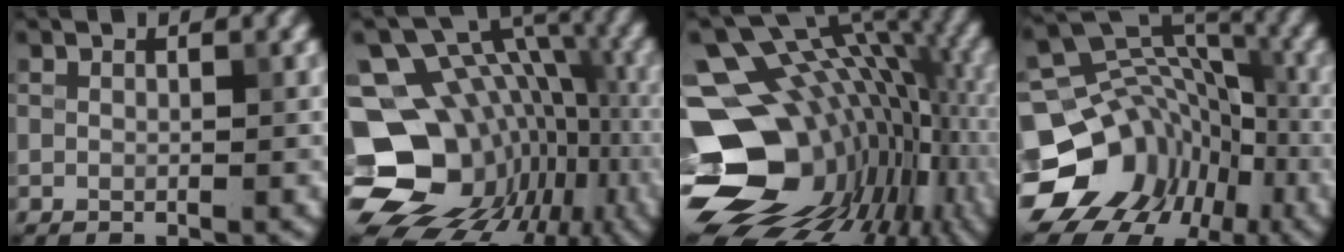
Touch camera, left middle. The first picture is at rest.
{"total": 17.1, "force": [-4.5, 13.3, 9.9], "torque": [-0.159, 0.011, -0.050]}
{"total": 18.0, "force": [-1.5, 12.4, 12.9], "torque": [-0.210, -0.012, 0.005]}
{"total": 14.2, "force": [-6.4, 11.6, 5.3], "torque": [-0.112, 0.001, -0.099]}